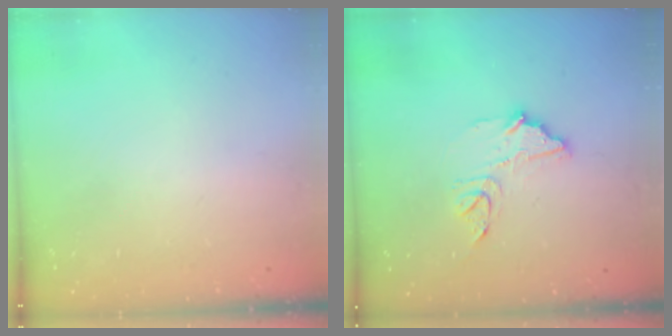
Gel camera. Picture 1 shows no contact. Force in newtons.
{"total": 11.0, "press": 11.0, "slide": 0.9}